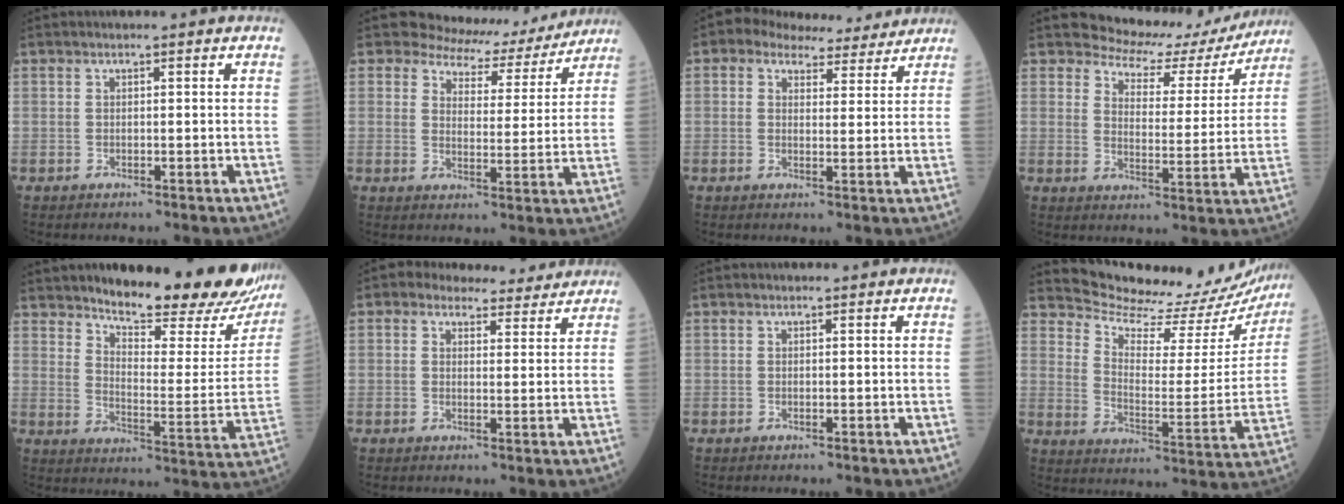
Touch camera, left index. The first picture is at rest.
{"total": 9.2, "force": [8.7, 3.0, 0.4], "torque": [-0.005, -0.006, 0.108]}
{"total": 8.7, "force": [7.6, 3.6, 2.5], "torque": [-0.031, 0.020, 0.092]}
{"total": 11.4, "force": [10.7, 3.8, 0.9], "torque": [-0.008, -0.014, 0.127]}
{"total": 21.1, "force": [18.7, 3.8, 9.0], "torque": [-0.124, -0.076, 0.238]}
{"total": 7.4, "force": [6.6, 3.1, 1.5], "torque": [-0.012, 0.015, 0.076]}
{"total": 0.0}
{"total": 19.6, "force": [19.0, 3.8, 3.0], "torque": [-0.045, -0.077, 0.232]}